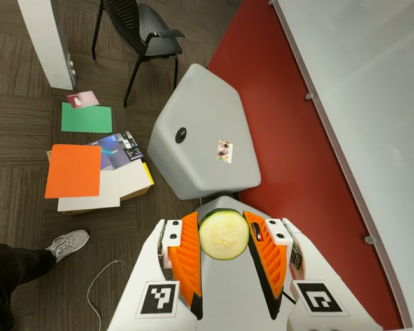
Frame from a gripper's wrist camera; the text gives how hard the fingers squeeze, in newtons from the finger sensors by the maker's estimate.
{"total": 10.4, "left": 11.0, "right": 9.9}